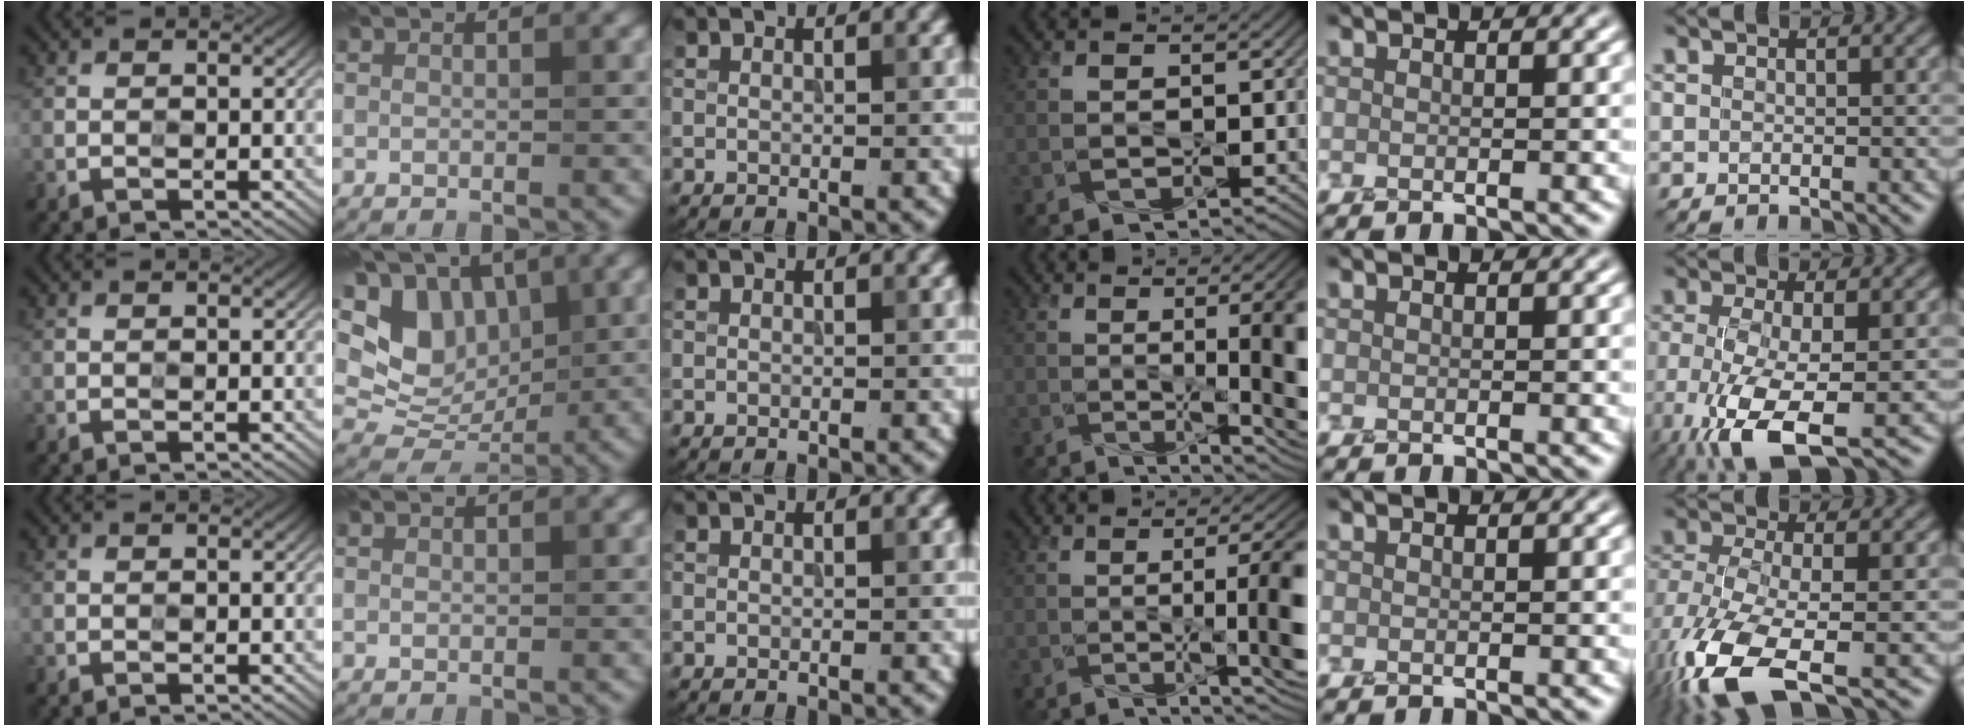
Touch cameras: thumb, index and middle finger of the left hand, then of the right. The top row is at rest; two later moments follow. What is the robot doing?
{"motion": "screw", "object": "flashlight"}